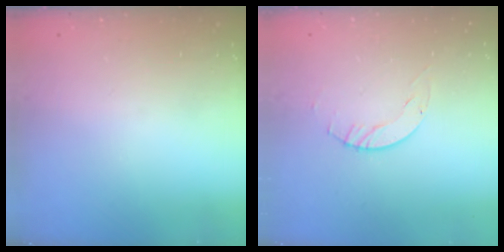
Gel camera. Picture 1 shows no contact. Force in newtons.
{"total": 2.9, "press": 2.9, "slide": 0.4}